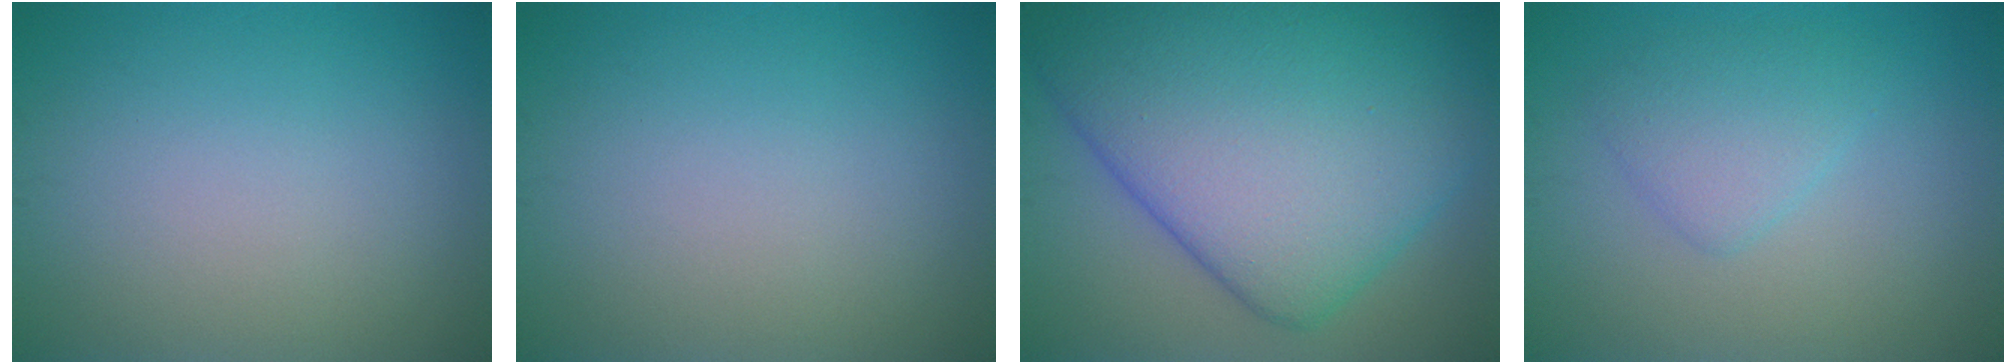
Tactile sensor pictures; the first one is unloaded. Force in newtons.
{"total": 0.0}
{"total": 16.5, "press": 16.5, "slide": 0.2}
{"total": 2.6, "press": 2.6, "slide": 0.2}